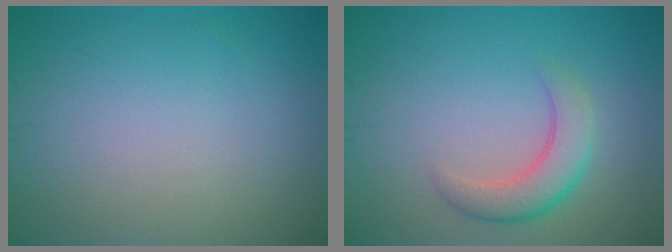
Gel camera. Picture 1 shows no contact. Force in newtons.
{"total": 3.5, "press": 3.5, "slide": 0.1}